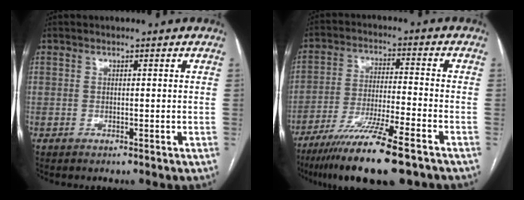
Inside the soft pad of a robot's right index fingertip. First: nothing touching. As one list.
[{"total": 14.8, "force": [-10.5, 0.9, 10.4], "torque": [-0.190, -0.041, -0.178]}]